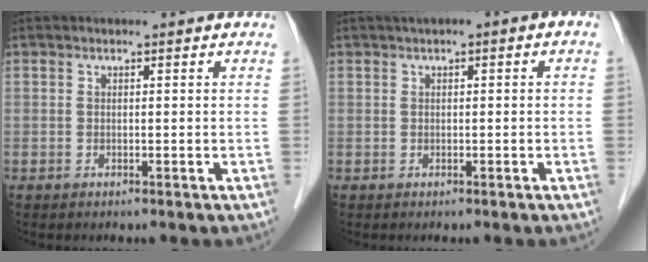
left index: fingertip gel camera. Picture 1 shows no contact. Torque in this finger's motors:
{"motor_torque": [0.54, -0.45, 0.10, 0.07]}